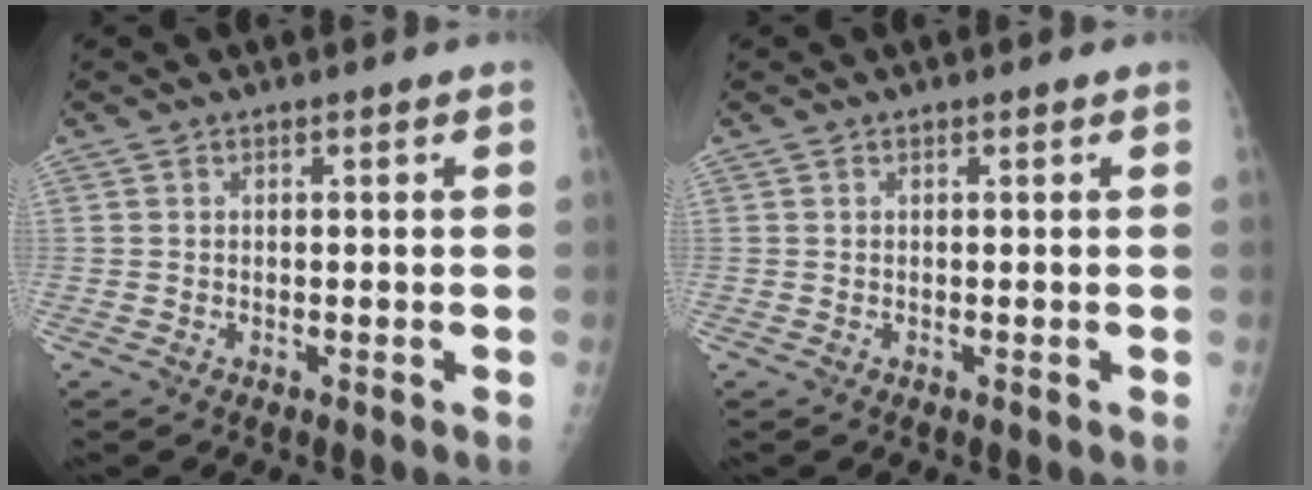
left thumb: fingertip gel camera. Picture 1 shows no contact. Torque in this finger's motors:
{"motor_torque": [0.01, 0.01, -0.03, -0.03, 0.00]}